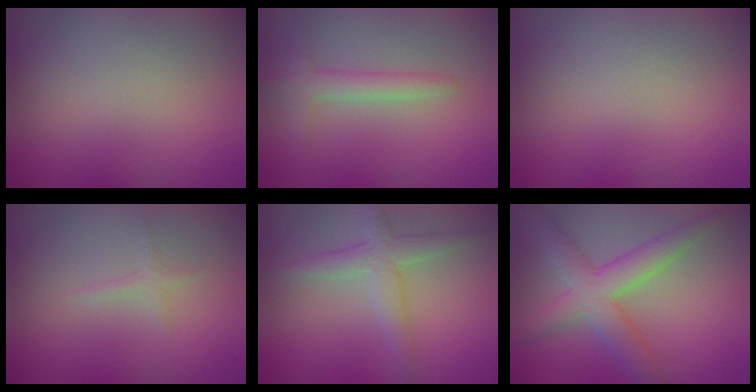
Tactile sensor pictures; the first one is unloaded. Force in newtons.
{"total": 2.3, "press": 2.3, "slide": 0.2}
{"total": 0.0}
{"total": 0.8, "press": 0.8, "slide": 0.1}
{"total": 2.9, "press": 2.9, "slide": 0.2}
{"total": 4.9, "press": 4.9, "slide": 0.2}